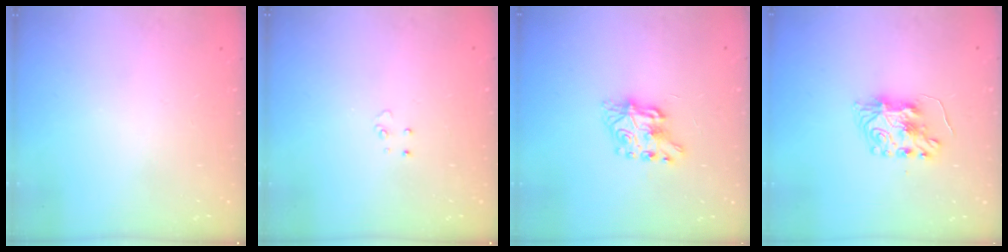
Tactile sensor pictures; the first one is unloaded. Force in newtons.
{"total": 2.9, "press": 2.9, "slide": 0.2}
{"total": 8.6, "press": 8.5, "slide": 0.8}
{"total": 8.1, "press": 8.1, "slide": 0.5}